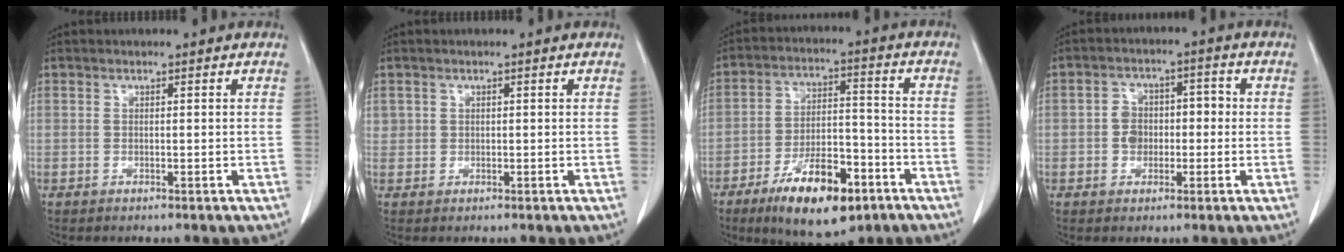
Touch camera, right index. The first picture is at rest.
{"total": 1.2, "force": [0.5, 1.1, 0.1], "torque": [0.012, 0.007, 0.006]}
{"total": 14.5, "force": [-8.4, 5.2, 10.6], "torque": [-0.178, 0.002, -0.133]}
{"total": 5.0, "force": [-0.8, 3.9, 3.0], "torque": [-0.054, 0.030, -0.012]}